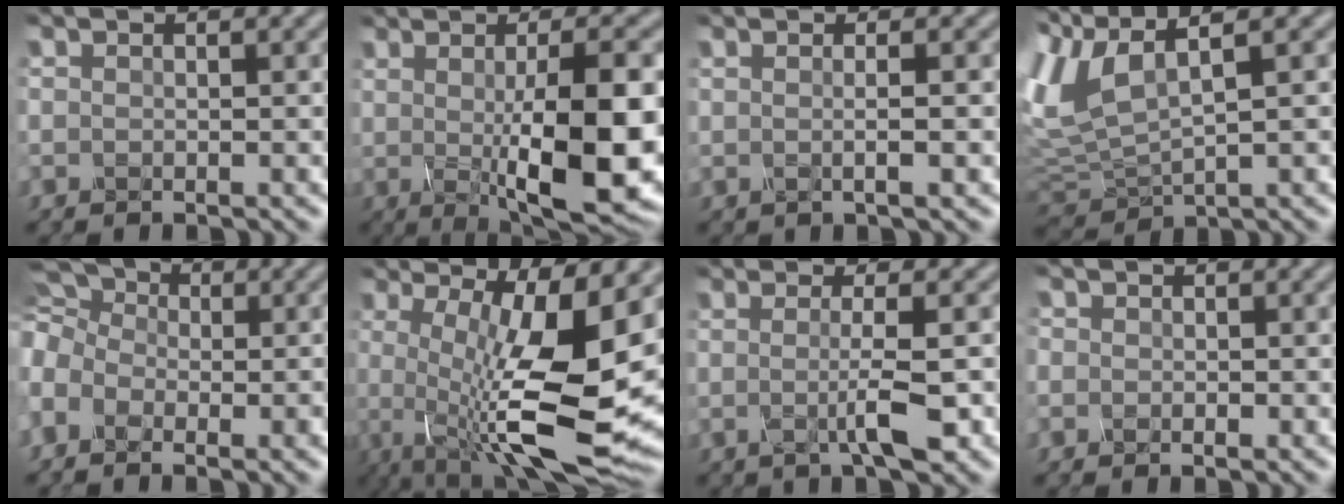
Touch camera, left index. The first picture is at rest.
{"total": 13.0, "force": [-0.7, 3.7, 12.4], "torque": [-0.145, -0.007, -0.004]}
{"total": 2.3, "force": [0.2, 0.8, 2.1], "torque": [-0.020, 0.001, -0.015]}
{"total": 7.1, "force": [3.6, 2.5, 5.5], "torque": [-0.146, 0.017, 0.074]}
{"total": 9.3, "force": [-1.3, 6.6, 6.5], "torque": [-0.117, 0.026, -0.045]}
{"total": 14.8, "force": [-1.2, 4.2, 14.1], "torque": [-0.223, -0.013, -0.017]}
{"total": 3.8, "force": [-0.2, 0.8, 3.7], "torque": [-0.060, -0.006, -0.005]}
{"total": 1.8, "force": [0.3, 1.6, 0.8], "torque": [0.004, 0.005, -0.012]}